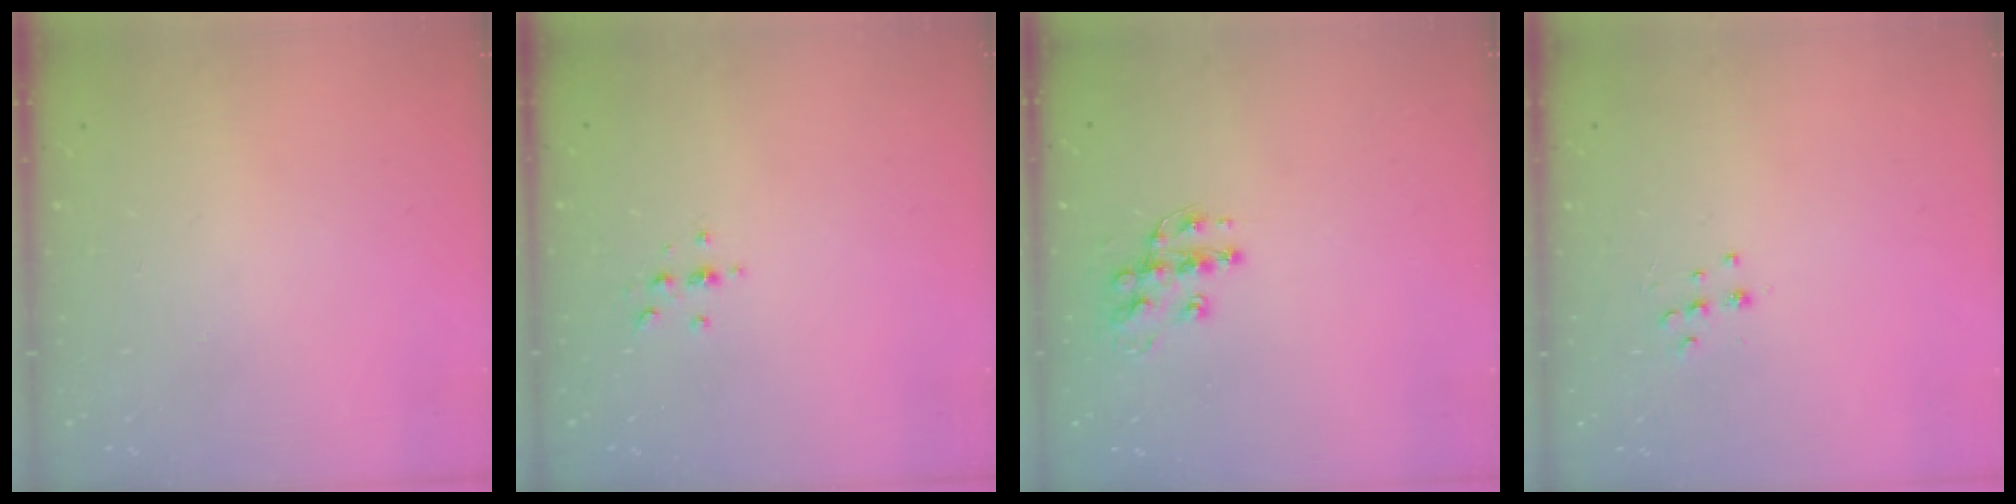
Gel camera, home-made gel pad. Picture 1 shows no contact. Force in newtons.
{"total": 2.4, "press": 2.4, "slide": 0.3}
{"total": 10.7, "press": 10.7, "slide": 0.6}
{"total": 5.3, "press": 5.2, "slide": 0.7}